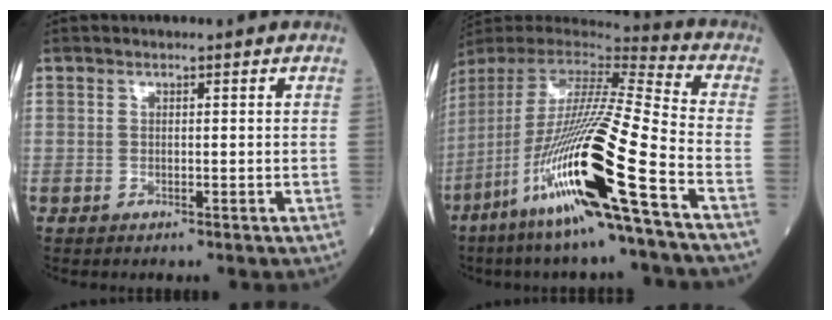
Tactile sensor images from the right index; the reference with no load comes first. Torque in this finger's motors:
{"motor_torque": [2.00, -0.14, 1.05, 0.21]}